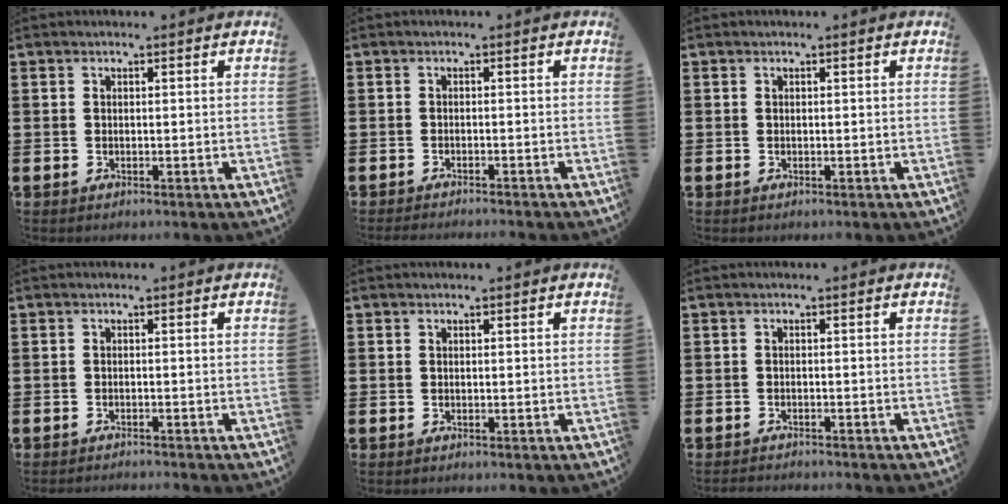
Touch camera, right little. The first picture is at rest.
{"total": 0.9, "force": [-0.9, -0.2, 0.1], "torque": [-0.001, -0.001, -0.018]}
{"total": 0.0}
{"total": 0.8, "force": [-0.7, -0.2, 0.0], "torque": [0.000, 0.000, -0.015]}
{"total": 0.0}
{"total": 0.9, "force": [-0.9, 0.0, 0.0], "torque": [-0.002, -0.001, -0.019]}